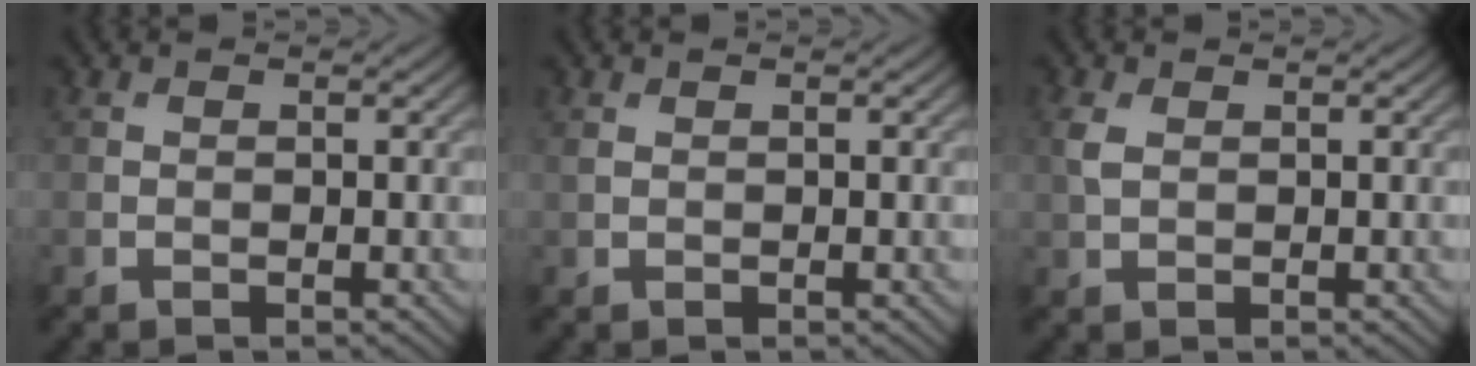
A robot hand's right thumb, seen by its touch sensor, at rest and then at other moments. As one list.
[{"total": 0.7, "force": [0.3, 0.4, 0.5], "torque": [-0.018, 0.002, 0.007]}, {"total": 2.1, "force": [0.6, 1.3, 1.5], "torque": [-0.047, 0.003, 0.012]}]